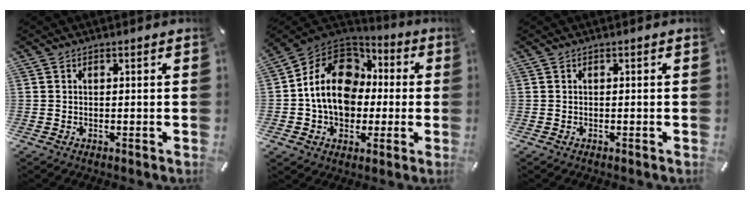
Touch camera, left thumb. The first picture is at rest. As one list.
[{"total": 16.1, "force": [-0.1, 13.4, 9.0], "torque": [-0.185, 0.016, 0.000]}, {"total": 0.0}]